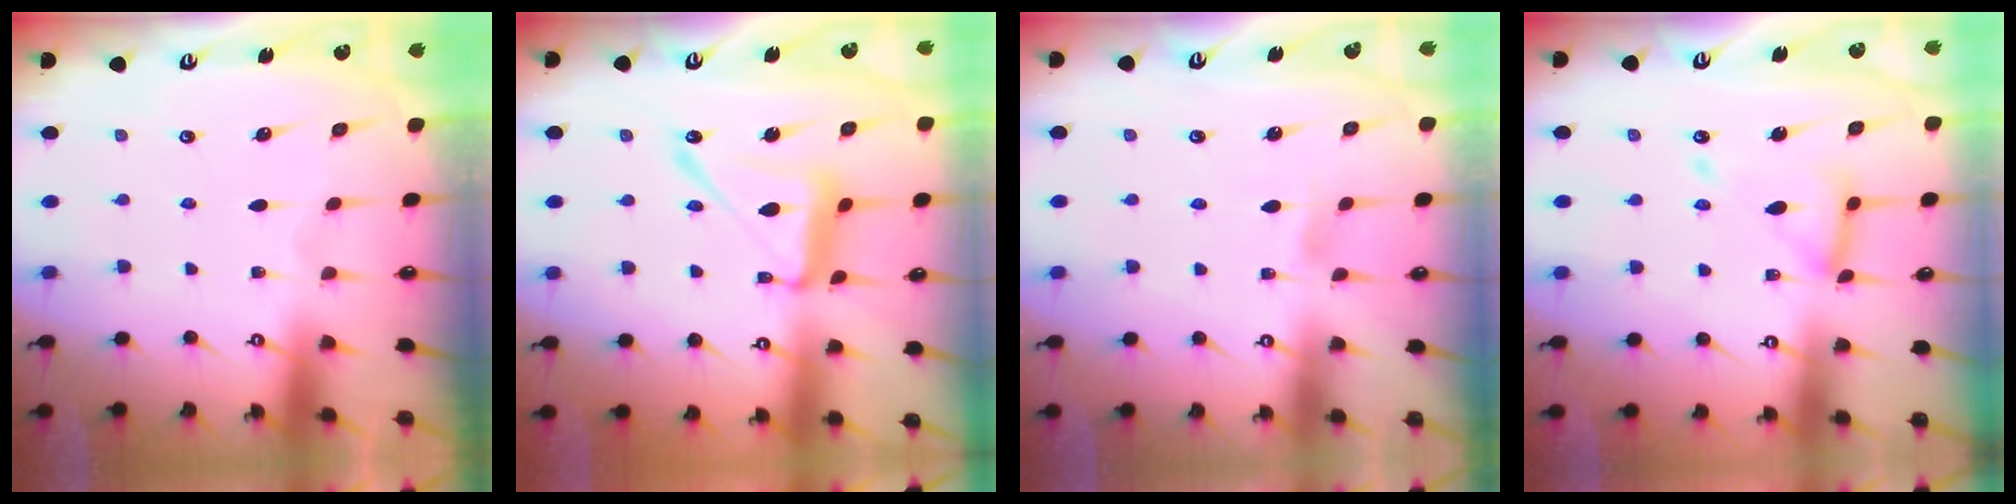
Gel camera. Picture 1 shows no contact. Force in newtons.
{"total": 14.6, "press": 14.6, "slide": 1.2}
{"total": 5.4, "press": 5.3, "slide": 0.7}
{"total": 12.9, "press": 12.9, "slide": 1.3}